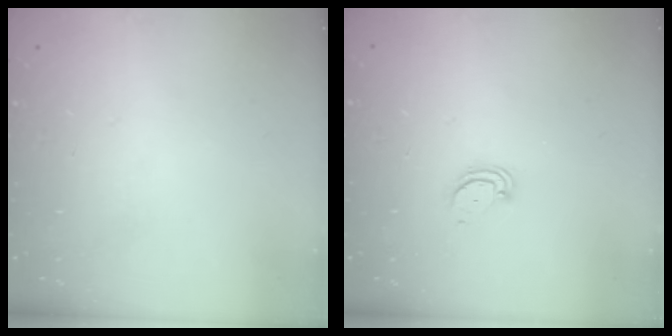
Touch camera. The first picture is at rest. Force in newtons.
{"total": 2.6, "press": 2.6, "slide": 0.2}